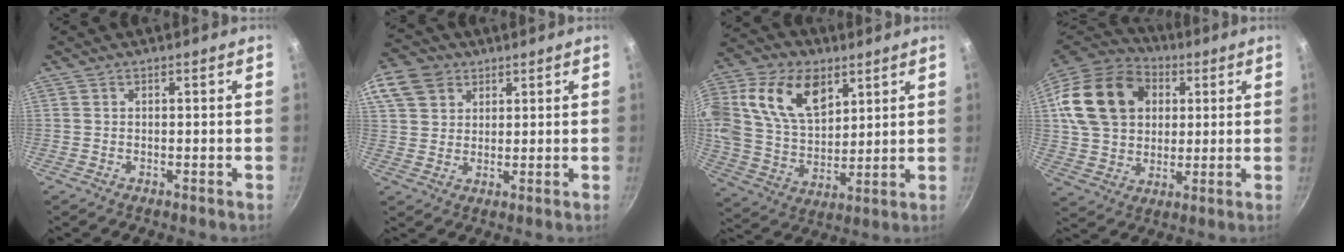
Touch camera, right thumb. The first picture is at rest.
{"total": 15.4, "force": [7.4, 11.8, 6.6], "torque": [-0.159, 0.028, 0.137]}
{"total": 20.1, "force": [8.5, 13.0, 12.8], "torque": [-0.226, -0.014, 0.158]}
{"total": 21.4, "force": [5.3, 16.4, 12.6], "torque": [-0.215, 0.021, 0.092]}